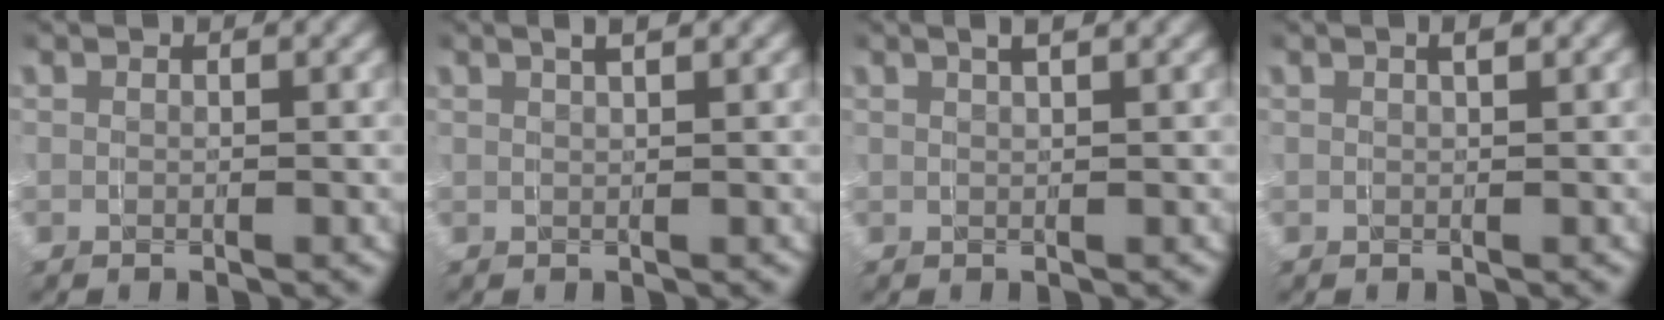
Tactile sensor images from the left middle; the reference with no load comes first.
{"total": 2.3, "force": [1.5, 0.4, 1.6], "torque": [-0.021, 0.014, 0.020]}
{"total": 2.3, "force": [1.5, 0.4, 1.6], "torque": [-0.020, 0.015, 0.020]}
{"total": 0.8, "force": [0.5, 0.0, 0.7], "torque": [-0.009, 0.008, 0.006]}